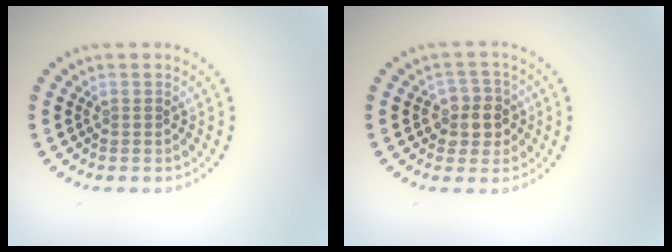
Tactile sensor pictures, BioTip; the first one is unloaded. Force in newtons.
{"total": 2.8, "press": 2.6, "slide": 1.2}